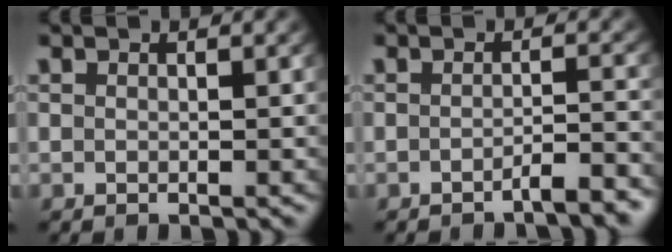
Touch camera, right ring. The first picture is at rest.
{"total": 2.2, "force": [-1.9, 0.0, 1.1], "torque": [-0.012, -0.003, -0.034]}